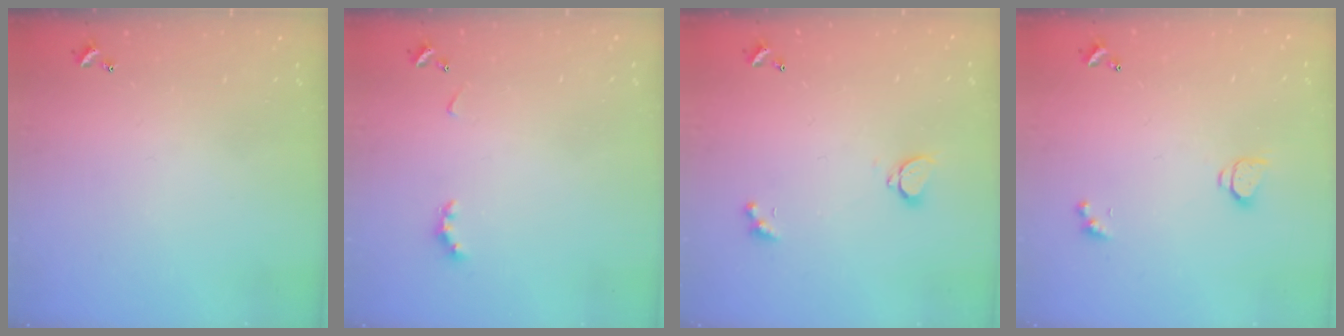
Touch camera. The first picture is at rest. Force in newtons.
{"total": 2.9, "press": 2.8, "slide": 0.6}
{"total": 2.2, "press": 2.0, "slide": 0.9}
{"total": 1.6, "press": 1.5, "slide": 0.4}